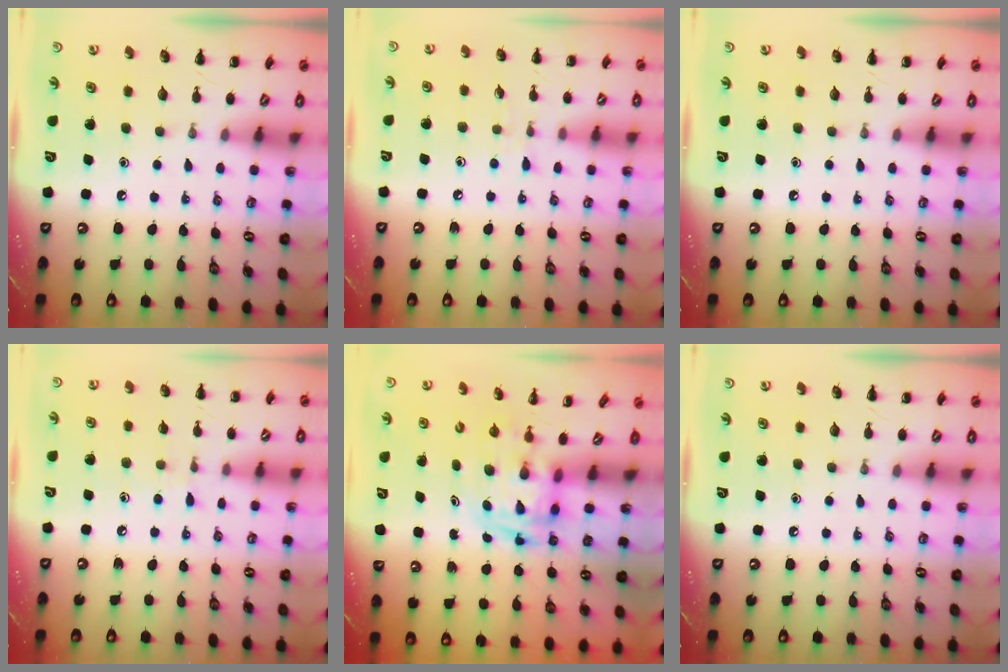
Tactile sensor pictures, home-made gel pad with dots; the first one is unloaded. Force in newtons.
{"total": 4.8, "press": 4.4, "slide": 1.8}
{"total": 0.0}
{"total": 5.8, "press": 5.4, "slide": 2.2}
{"total": 2.8, "press": 2.7, "slide": 0.5}
{"total": 0.0}